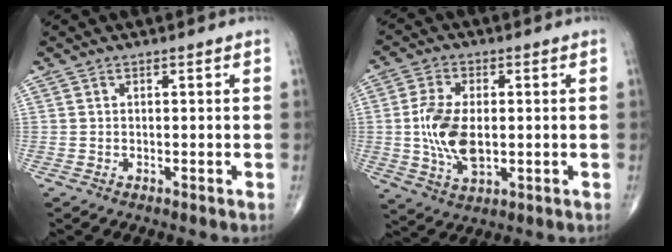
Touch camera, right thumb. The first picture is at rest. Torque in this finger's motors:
{"motor_torque": [0.79, 2.18, 0.68, -0.65, 0.38]}